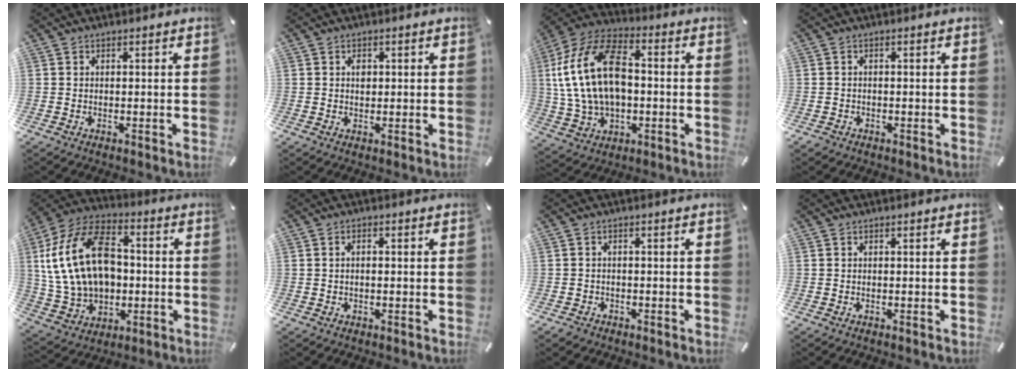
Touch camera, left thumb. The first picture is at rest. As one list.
[{"total": 1.6, "force": [0.3, 1.3, 0.9], "torque": [-0.005, -0.002, 0.001]}, {"total": 19.6, "force": [0.7, 13.6, 14.1], "torque": [-0.302, 0.013, 0.010]}, {"total": 1.3, "force": [-0.7, 1.0, 0.3], "torque": [-0.005, 0.004, -0.017]}, {"total": 21.2, "force": [1.4, 15.7, 14.2], "torque": [-0.298, 0.015, 0.028]}, {"total": 1.3, "force": [-0.1, 0.7, 1.1], "torque": [-0.021, 0.002, -0.002]}, {"total": 1.8, "force": [-1.2, 1.3, 0.4], "torque": [-0.007, 0.007, -0.027]}, {"total": 0.0}]